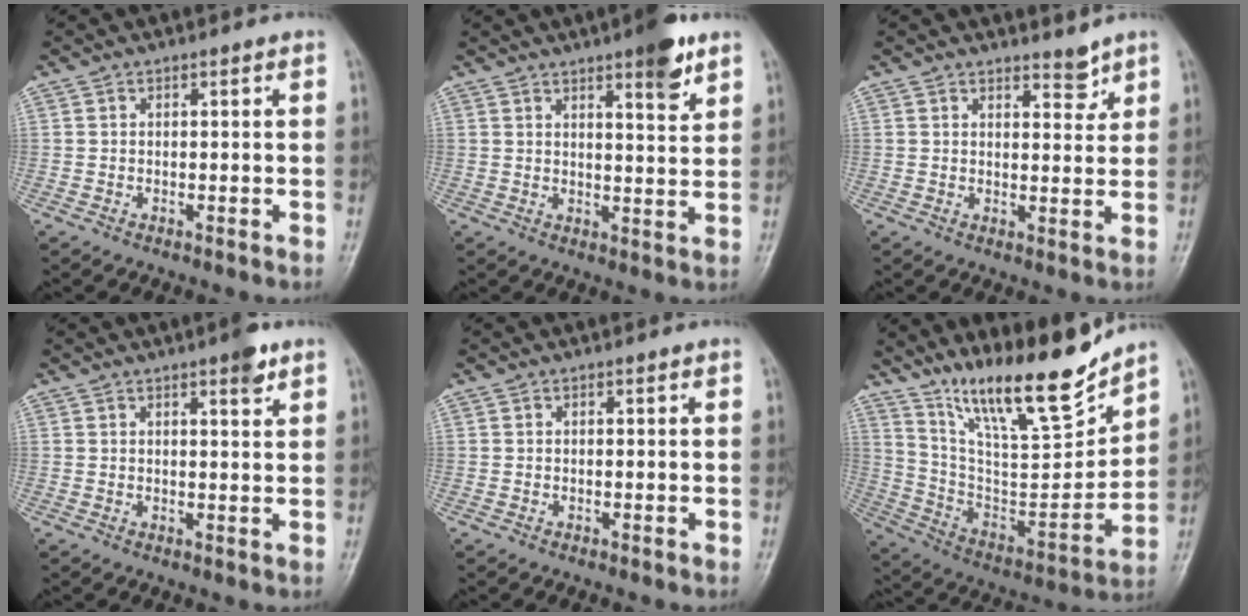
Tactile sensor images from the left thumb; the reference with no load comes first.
{"total": 7.4, "force": [4.7, 1.6, 5.5], "torque": [-0.068, -0.026, 0.065]}
{"total": 2.7, "force": [2.4, 0.9, 1.0], "torque": [-0.003, -0.022, 0.039]}
{"total": 4.1, "force": [2.7, 0.8, 3.0], "torque": [-0.038, -0.015, 0.037]}
{"total": 0.0}
{"total": 20.5, "force": [16.1, 3.9, 12.1], "torque": [-0.162, -0.095, 0.288]}